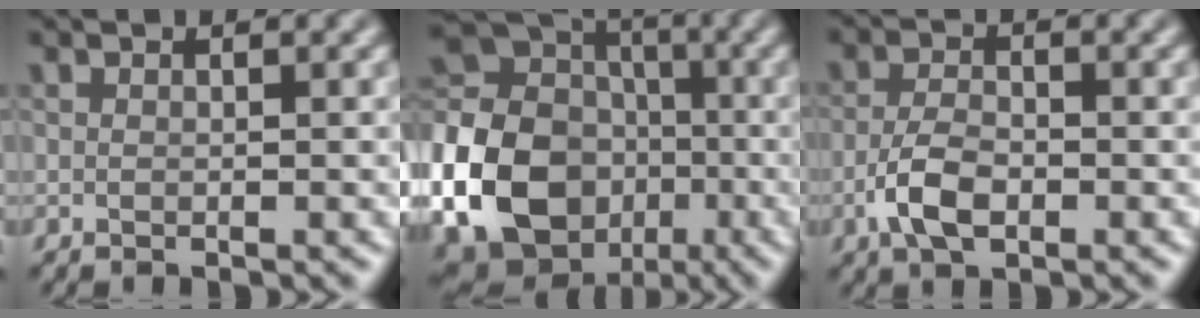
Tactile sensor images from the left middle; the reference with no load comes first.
{"total": 19.1, "force": [-5.5, 16.3, 8.3], "torque": [-0.194, -0.033, -0.129]}
{"total": 3.5, "force": [-1.5, 1.7, 2.6], "torque": [-0.055, 0.003, -0.037]}